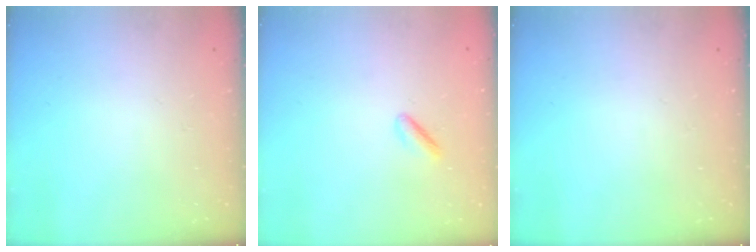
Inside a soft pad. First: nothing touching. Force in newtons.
{"total": 1.5, "press": 1.2, "slide": 0.8}
{"total": 0.0}